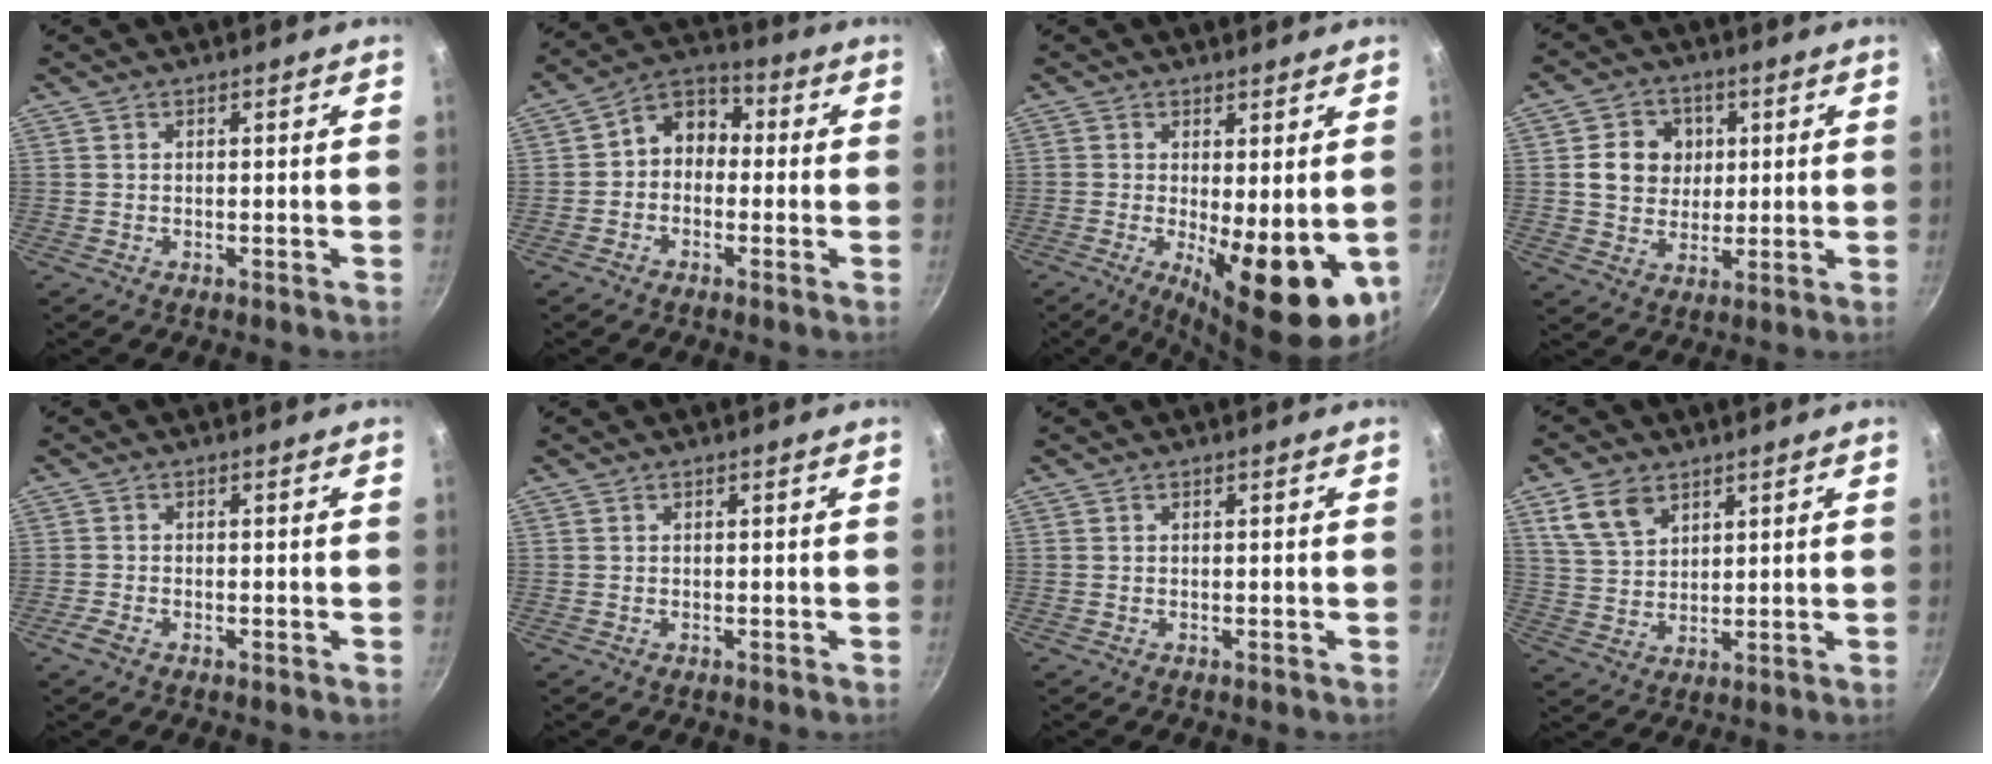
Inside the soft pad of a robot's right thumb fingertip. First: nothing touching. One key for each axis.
{"total": 7.6, "fx": -0.5, "fy": 6.1, "fz": 4.6, "tx": -0.038, "ty": 0.033, "tz": -0.031}
{"total": 13.8, "fx": -2.3, "fy": 4.8, "fz": 12.7, "tx": -0.158, "ty": -0.015, "tz": -0.020}
{"total": 9.1, "fx": 1.6, "fy": 8.0, "fz": 4.0, "tx": -0.034, "ty": 0.002, "tz": 0.023}
{"total": 2.2, "fx": -1.3, "fy": 1.0, "fz": 1.5, "tx": -0.037, "ty": 0.007, "tz": -0.030}
{"total": 0.0}
{"total": 0.0}
{"total": 7.8, "fx": 4.4, "fy": 4.9, "fz": 4.2, "tx": -0.063, "ty": -0.013, "tz": 0.091}